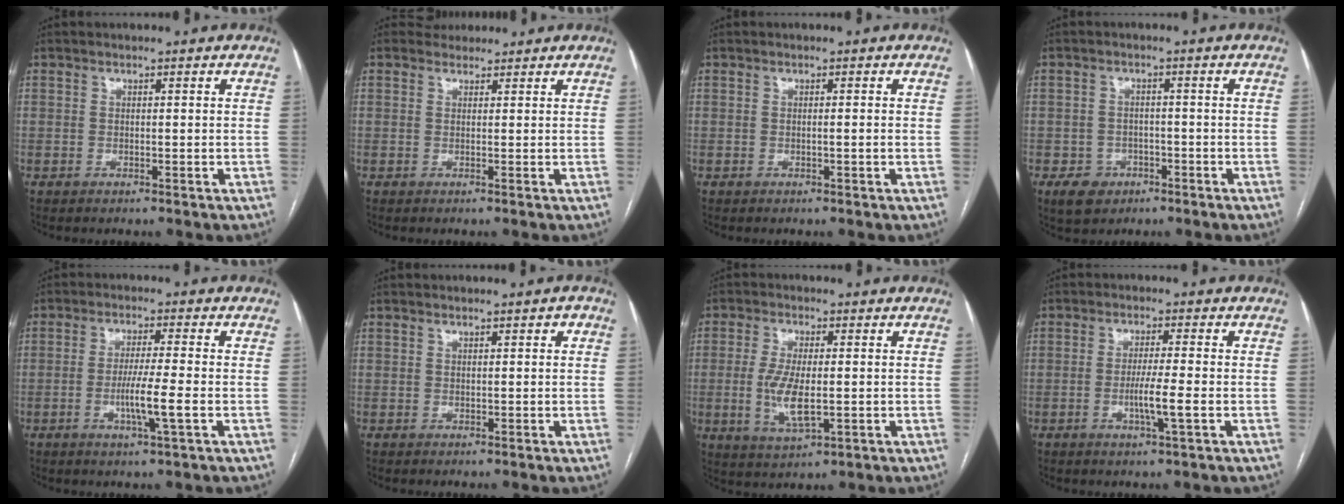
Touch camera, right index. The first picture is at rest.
{"total": 1.5, "force": [1.3, 0.8, -0.3], "torque": [0.002, 0.015, 0.017]}
{"total": 0.8, "force": [-0.1, -0.1, 0.8], "torque": [-0.013, 0.000, 0.000]}
{"total": 4.6, "force": [-2.3, 3.7, 1.3], "torque": [-0.012, 0.008, -0.028]}
{"total": 6.1, "force": [-1.7, -0.5, 5.8], "torque": [-0.106, -0.012, -0.032]}
{"total": 1.2, "force": [0.6, 0.6, 0.8], "torque": [-0.005, 0.009, 0.008]}
{"total": 7.1, "force": [-0.7, 2.2, 6.7], "torque": [-0.141, -0.012, -0.010]}
{"total": 4.8, "force": [-1.3, -0.5, 4.6], "torque": [-0.085, -0.009, -0.025]}